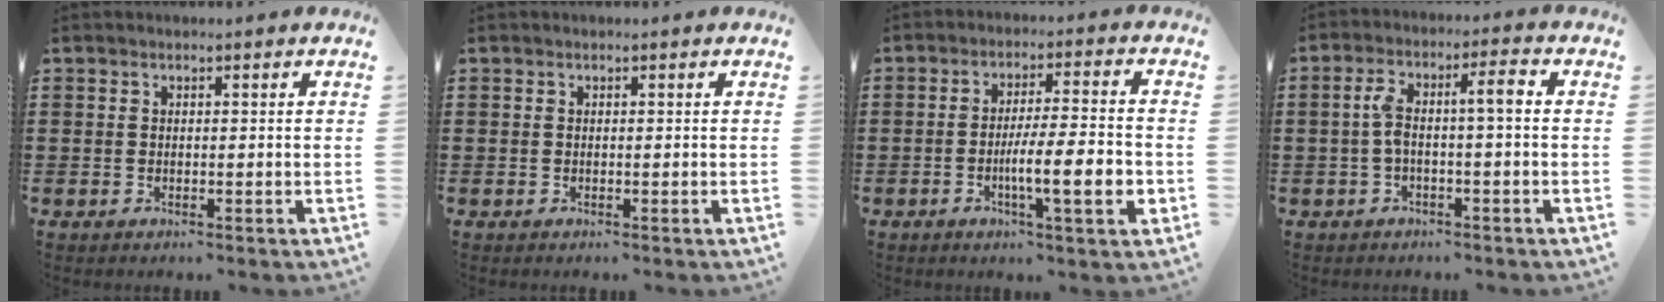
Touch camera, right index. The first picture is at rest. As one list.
[{"total": 0.0}, {"total": 9.6, "force": [-2.7, 1.6, 9.1], "torque": [-0.148, -0.007, -0.047]}, {"total": 5.5, "force": [-0.4, 1.3, 5.3], "torque": [-0.106, 0.007, -0.014]}]